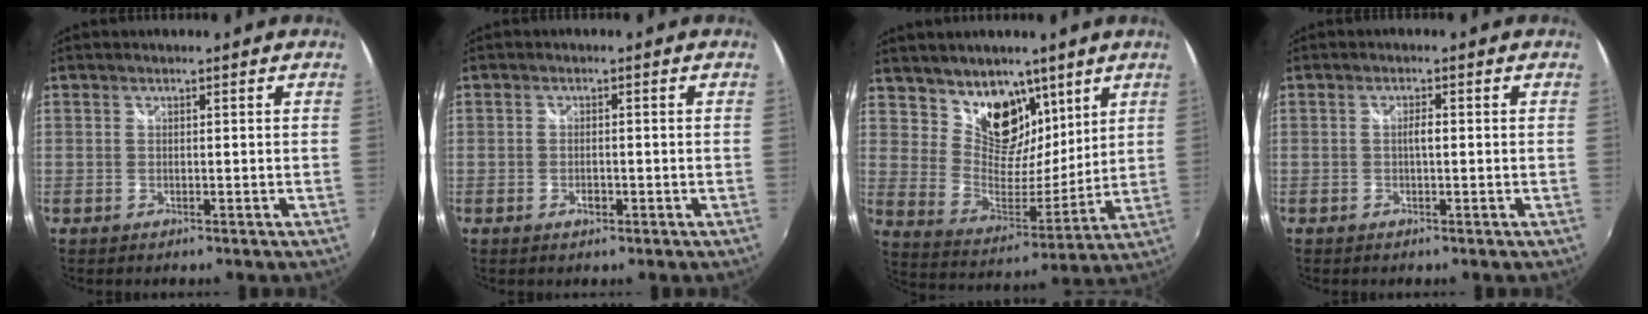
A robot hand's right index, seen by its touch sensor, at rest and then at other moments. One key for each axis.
{"total": 1.9, "fx": -0.8, "fy": 1.1, "fz": 1.4, "tx": -0.024, "ty": -0.001, "tz": -0.014}
{"total": 13.8, "fx": 8.9, "fy": 8.7, "fz": 5.8, "tx": -0.099, "ty": -0.011, "tz": 0.164}
{"total": 1.5, "fx": -0.1, "fy": 0.4, "fz": 1.5, "tx": -0.028, "ty": 0.002, "tz": -0.003}